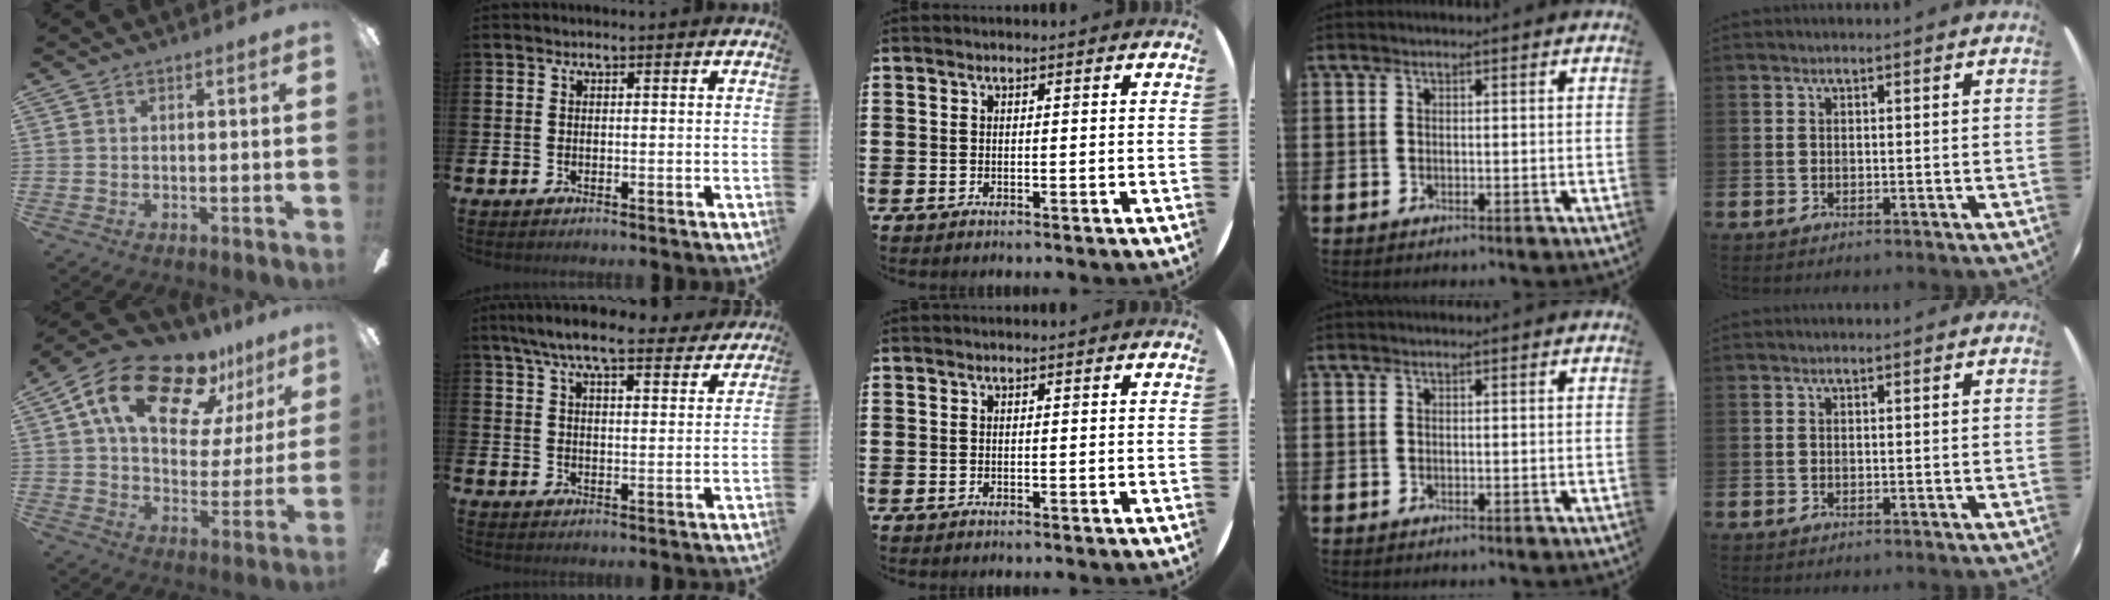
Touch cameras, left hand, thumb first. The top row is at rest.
{"thumb": {"total": 19.4, "force": [12.1, 9.7, 11.6], "torque": [-0.194, -0.067, 0.207]}, "index": {"total": 8.0, "force": [7.3, 1.2, 3.1], "torque": [-0.071, -0.035, 0.129]}}